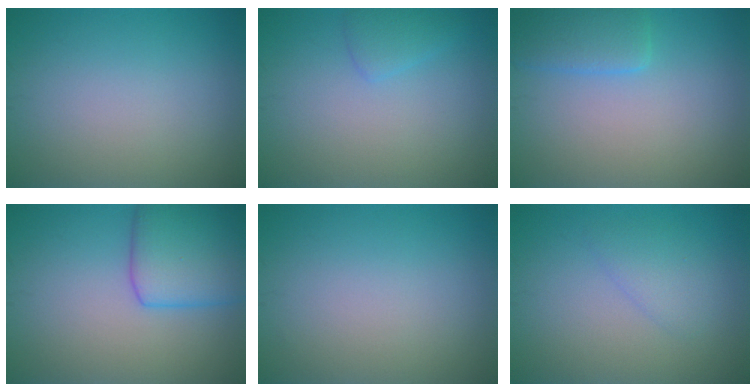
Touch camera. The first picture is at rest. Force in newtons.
{"total": 1.5, "press": 1.5, "slide": 0.0}
{"total": 3.0, "press": 3.0, "slide": 0.2}
{"total": 5.8, "press": 5.8, "slide": 0.3}
{"total": 0.0}
{"total": 1.9, "press": 1.9, "slide": 0.1}